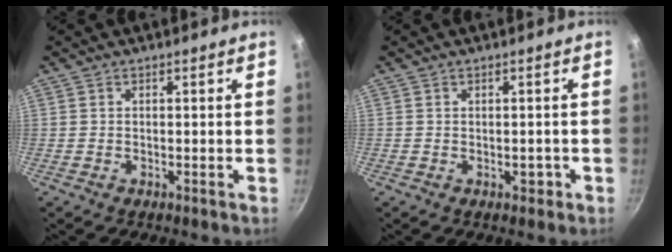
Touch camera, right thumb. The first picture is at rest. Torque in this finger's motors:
{"motor_torque": [2.63, 2.38, 1.06, -0.86, 0.40]}